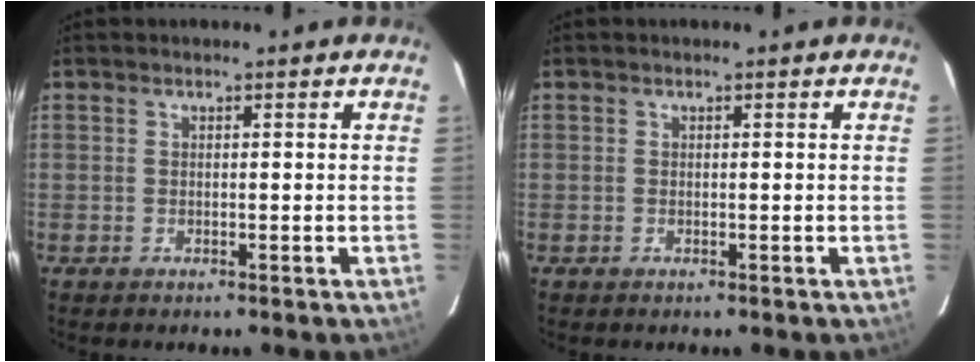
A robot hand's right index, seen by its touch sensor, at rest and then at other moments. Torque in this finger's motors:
{"motor_torque": [0.05, 0.02, -0.01, 0.01]}